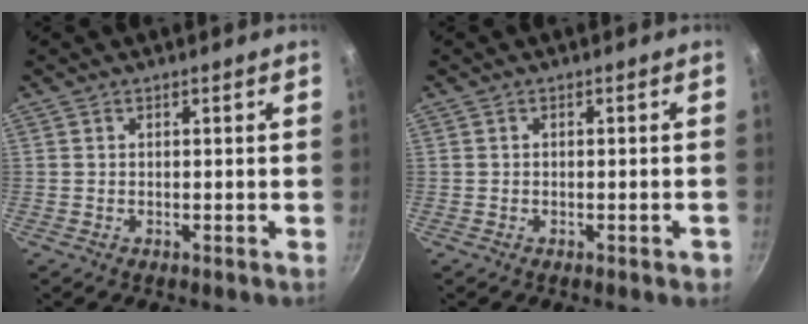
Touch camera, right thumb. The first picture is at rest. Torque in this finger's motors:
{"motor_torque": [-0.23, -0.01, 0.12, 0.06, -0.03]}